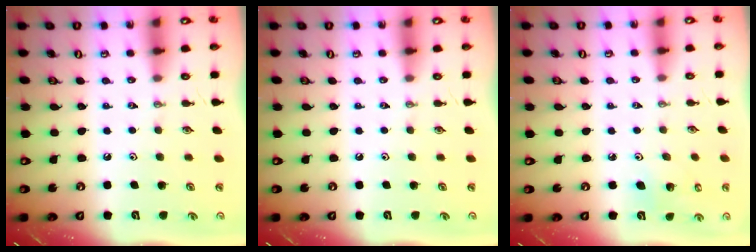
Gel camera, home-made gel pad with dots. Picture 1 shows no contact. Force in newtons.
{"total": 0.0}
{"total": 5.6, "press": 5.6, "slide": 0.9}